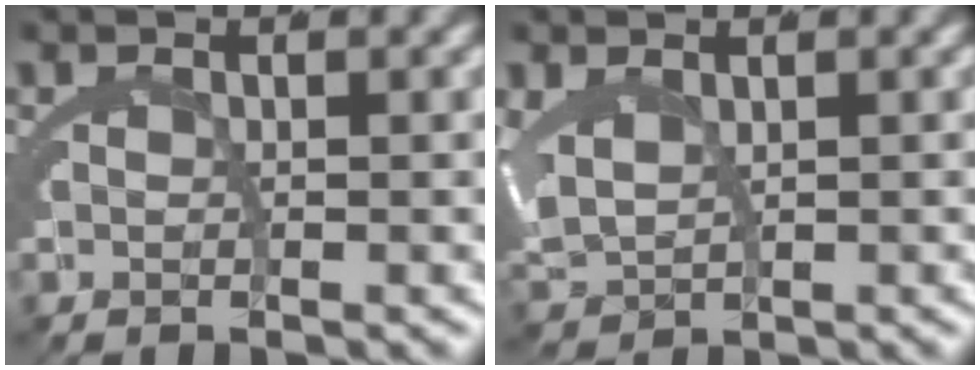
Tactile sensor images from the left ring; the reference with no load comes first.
{"total": 3.6, "force": [0.5, 2.7, 2.3], "torque": [-0.085, -0.025, 0.031]}